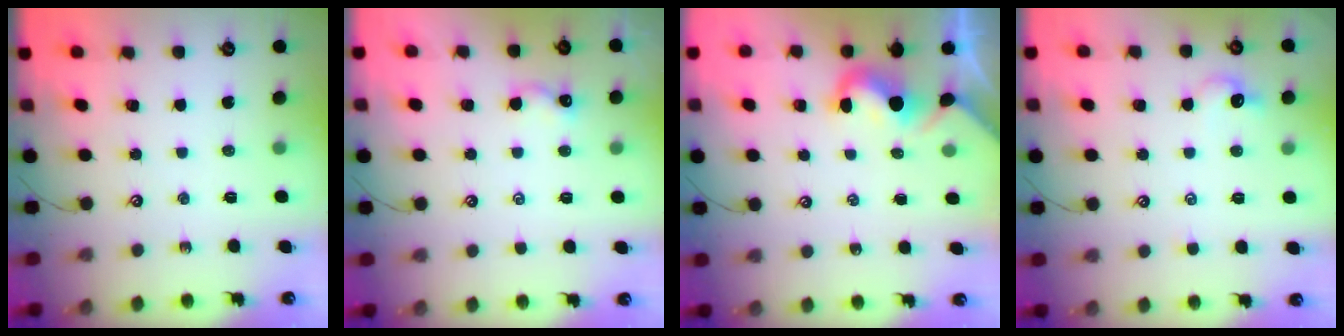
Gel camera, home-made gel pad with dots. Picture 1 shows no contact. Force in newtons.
{"total": 1.5, "press": 1.5, "slide": 0.3}
{"total": 1.7, "press": 1.7, "slide": 0.2}
{"total": 1.2, "press": 1.0, "slide": 0.7}